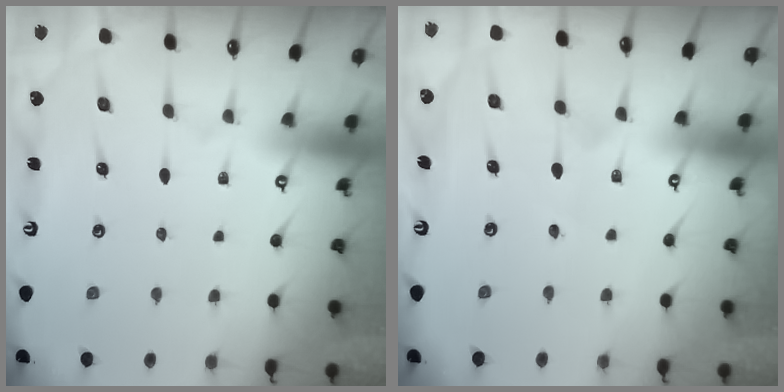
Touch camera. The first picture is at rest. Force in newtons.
{"total": 2.9, "press": 2.9, "slide": 0.3}